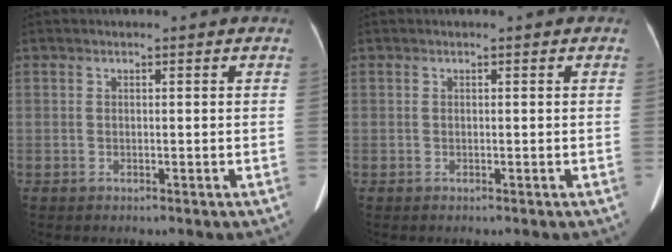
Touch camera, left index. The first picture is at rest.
{"total": 0.0}